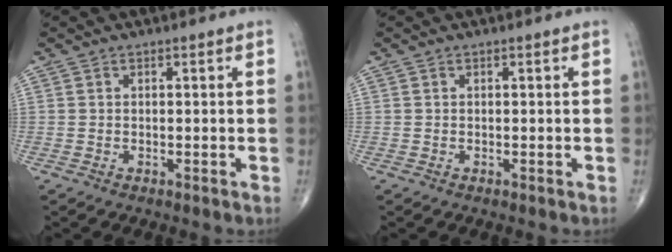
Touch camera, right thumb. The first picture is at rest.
{"total": 0.0}